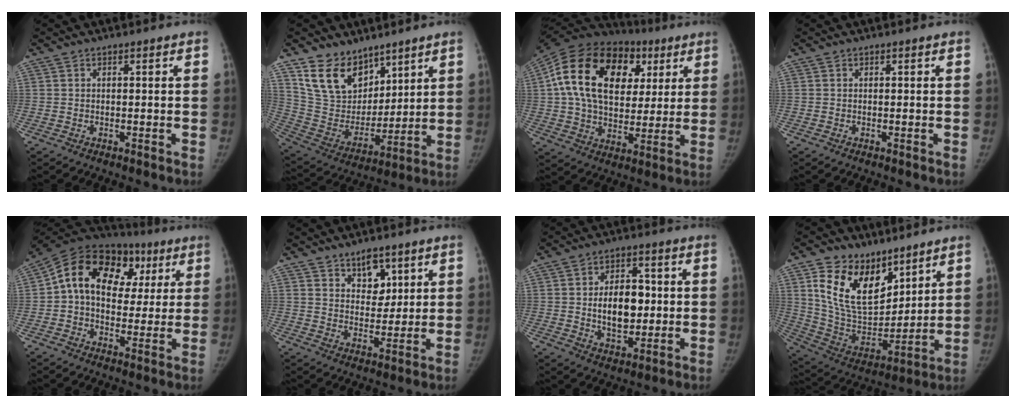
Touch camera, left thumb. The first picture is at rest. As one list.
[{"total": 15.4, "force": [10.6, 9.5, 5.8], "torque": [-0.067, -0.063, 0.219]}, {"total": 26.2, "force": [7.3, 17.4, 18.1], "torque": [-0.315, 0.029, 0.119]}, {"total": 0.0}, {"total": 20.0, "force": [4.9, 14.0, 13.4], "torque": [-0.193, 0.041, 0.068]}, {"total": 6.7, "force": [3.9, 4.2, 3.4], "torque": [-0.021, -0.028, 0.068]}, {"total": 10.8, "force": [0.1, 6.9, 8.3], "torque": [-0.099, 0.004, 0.007]}, {"total": 18.3, "force": [10.1, 11.2, 10.4], "torque": [-0.141, -0.059, 0.205]}]